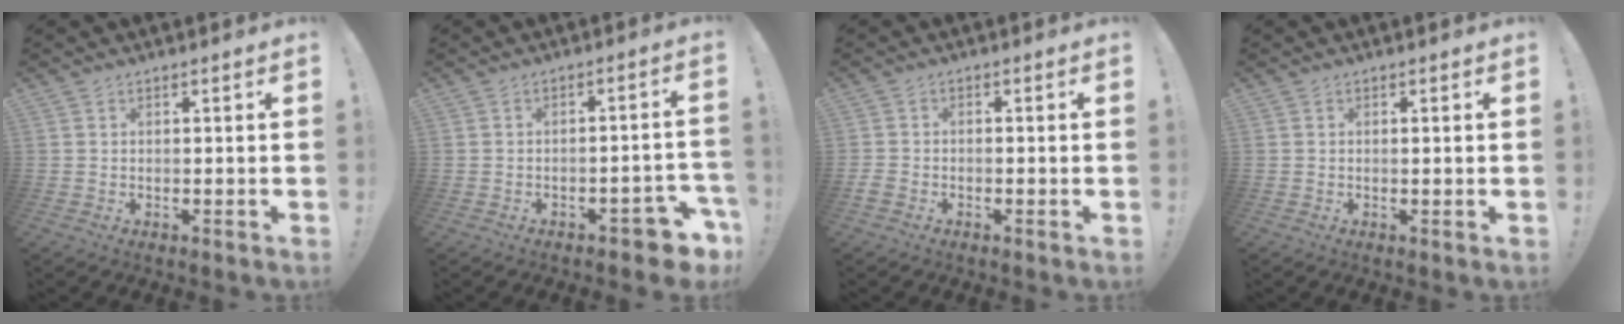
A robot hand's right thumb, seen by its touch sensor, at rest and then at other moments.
{"total": 7.3, "force": [-4.9, 2.6, 4.7], "torque": [-0.053, 0.033, -0.079]}
{"total": 2.2, "force": [-1.5, 1.2, 1.0], "torque": [-0.025, 0.004, -0.027]}
{"total": 0.7, "force": [0.0, 0.0, 0.7], "torque": [-0.007, -0.003, 0.000]}